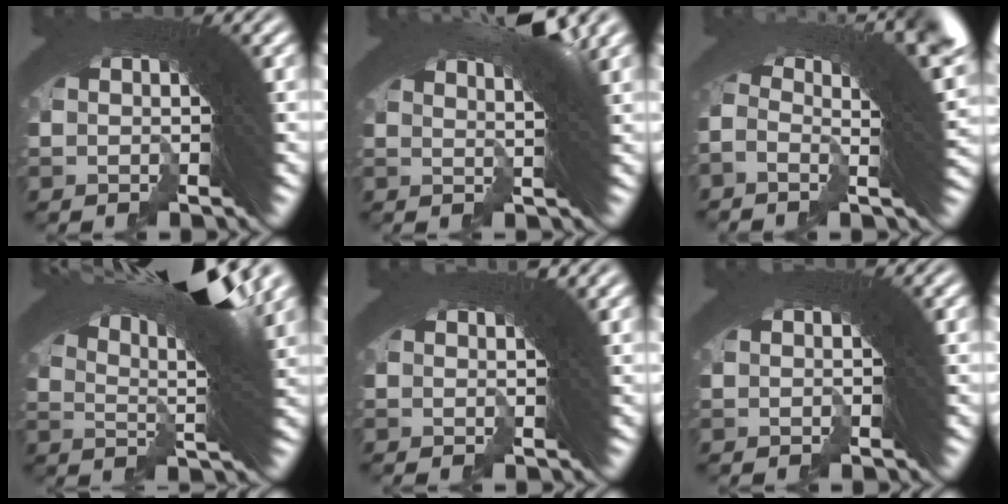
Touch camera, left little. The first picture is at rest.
{"total": 6.6, "force": [4.2, 0.4, 5.1], "torque": [-0.056, 0.020, 0.059]}
{"total": 7.3, "force": [1.2, 2.6, 6.7], "torque": [-0.078, 0.007, 0.003]}
{"total": 16.1, "force": [7.7, 4.4, 13.5], "torque": [-0.164, 0.044, 0.098]}
{"total": 1.8, "force": [0.8, -0.9, 1.3], "torque": [-0.022, -0.002, 0.016]}
{"total": 0.0}